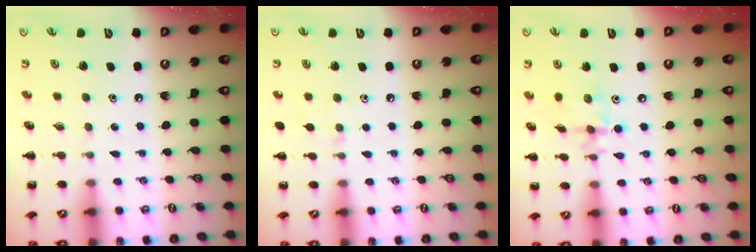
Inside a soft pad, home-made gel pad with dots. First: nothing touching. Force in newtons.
{"total": 4.5, "press": 4.2, "slide": 1.5}
{"total": 7.6, "press": 7.5, "slide": 0.6}